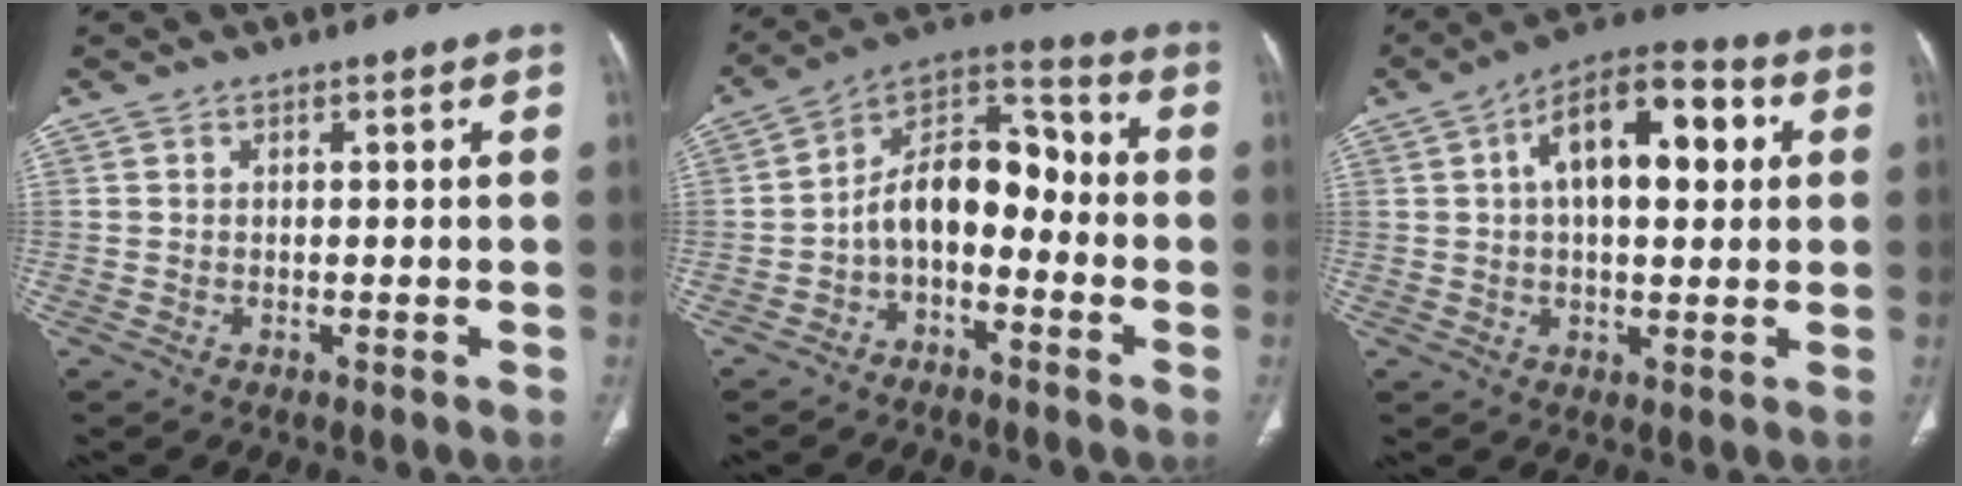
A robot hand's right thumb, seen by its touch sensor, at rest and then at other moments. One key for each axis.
{"total": 12.0, "fx": -2.8, "fy": 7.4, "fz": 9.0, "tx": -0.122, "ty": 0.068, "tz": -0.061}
{"total": 15.3, "fx": 3.7, "fy": 7.7, "fz": 12.7, "tx": -0.176, "ty": 0.024, "tz": 0.051}